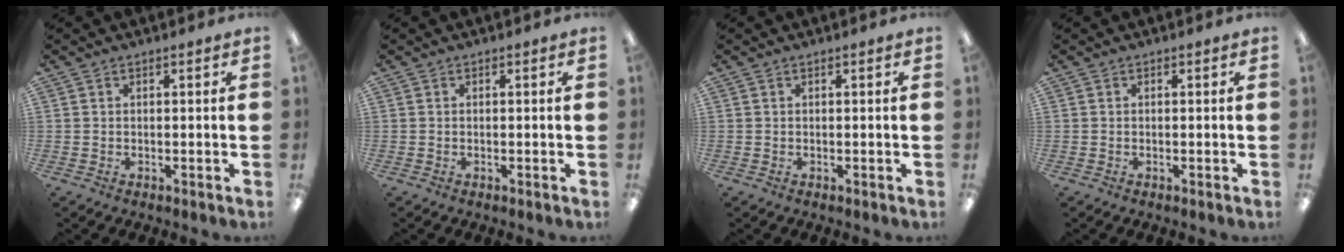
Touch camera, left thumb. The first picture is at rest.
{"total": 0.0}
{"total": 0.0}
{"total": 0.0}